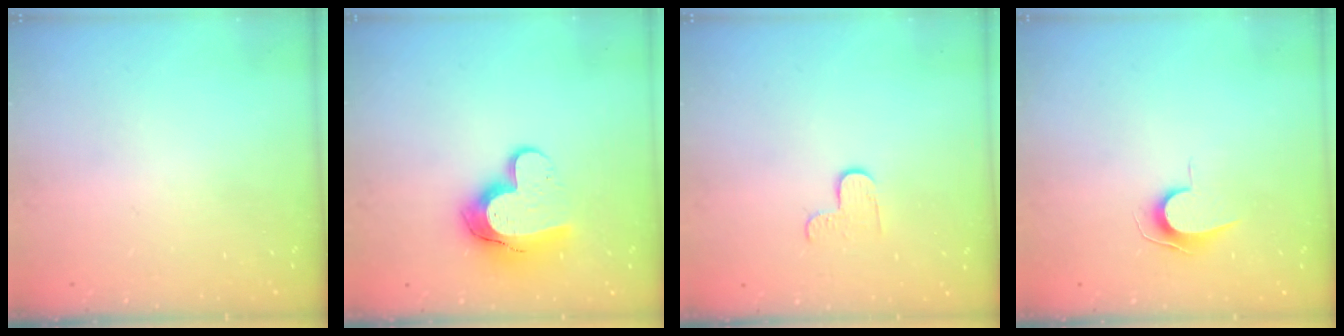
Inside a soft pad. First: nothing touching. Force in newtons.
{"total": 13.3, "press": 13.3, "slide": 1.1}
{"total": 3.1, "press": 3.1, "slide": 0.4}
{"total": 7.0, "press": 7.0, "slide": 0.6}